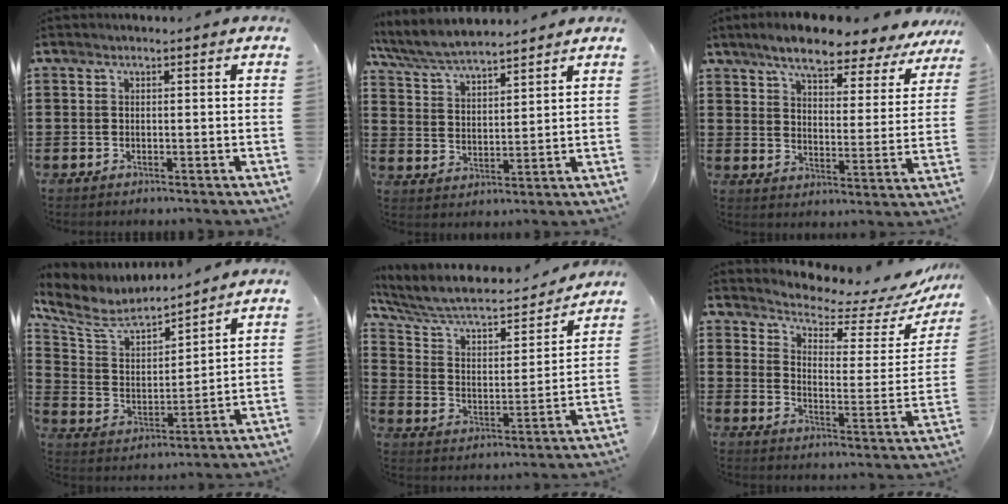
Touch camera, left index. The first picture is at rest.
{"total": 6.4, "force": [6.1, 0.7, 1.9], "torque": [-0.059, -0.022, 0.110]}
{"total": 7.3, "force": [6.4, 1.2, 3.3], "torque": [-0.086, -0.031, 0.108]}
{"total": 7.1, "force": [6.1, 2.1, 2.9], "torque": [-0.090, -0.034, 0.103]}
{"total": 6.7, "force": [6.0, 1.5, 2.6], "torque": [-0.079, -0.044, 0.097]}
{"total": 4.4, "force": [4.1, 0.7, 1.2], "torque": [-0.041, -0.037, 0.063]}